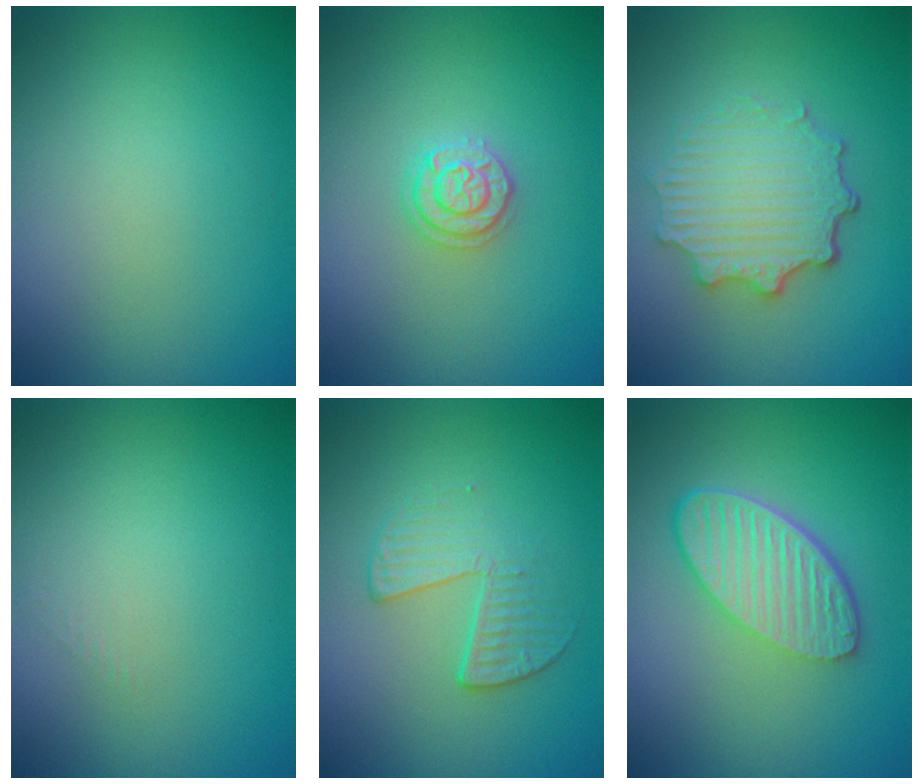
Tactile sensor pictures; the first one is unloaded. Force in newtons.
{"total": 2.0, "press": 1.9, "slide": 0.3}
{"total": 4.9, "press": 3.8, "slide": 3.1}
{"total": 0.6, "press": 0.6, "slide": 0.0}
{"total": 2.2, "press": 1.3, "slide": 1.8}
{"total": 5.9, "press": 4.2, "slide": 4.1}